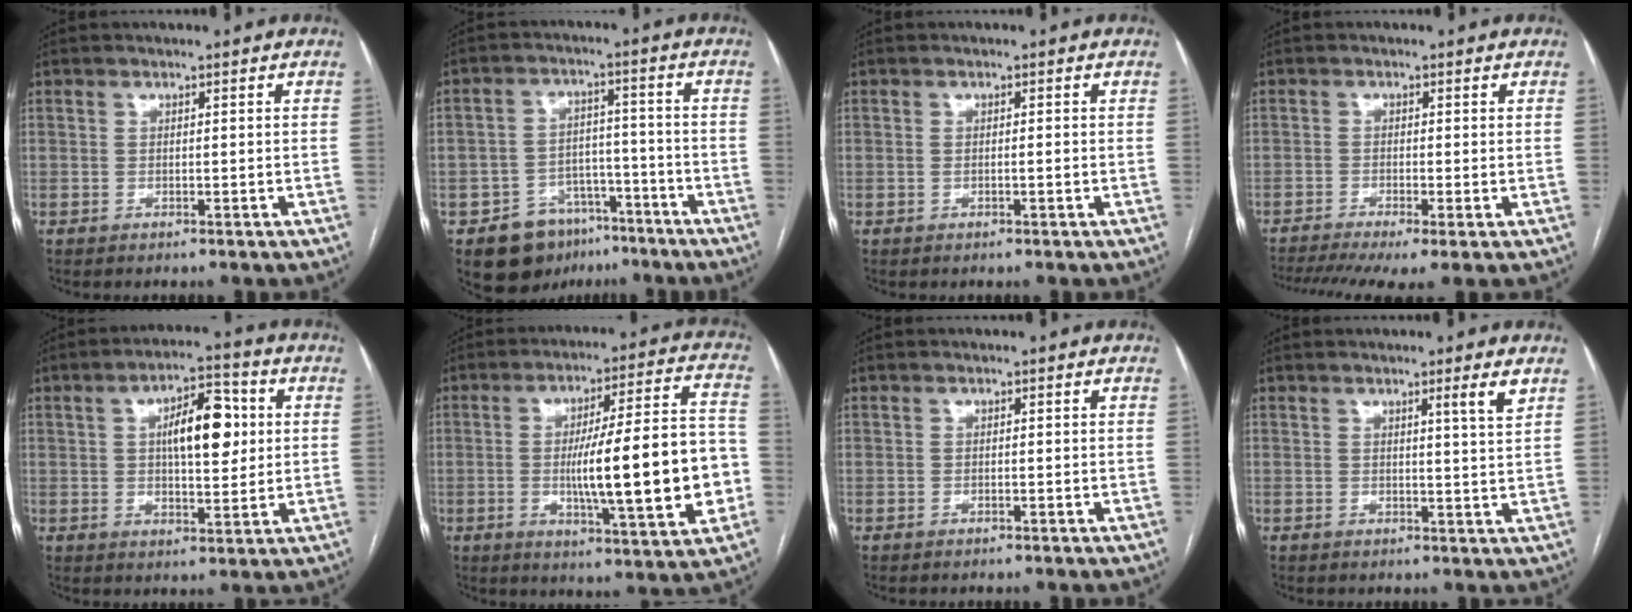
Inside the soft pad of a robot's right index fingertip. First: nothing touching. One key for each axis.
{"total": 9.7, "fx": -6.3, "fy": 6.9, "fz": 2.9, "tx": -0.037, "ty": 0.026, "tz": -0.089}
{"total": 1.1, "fx": -0.2, "fy": 0.1, "fz": 1.0, "tx": -0.019, "ty": 0.000, "tz": 0.000}
{"total": 8.9, "fx": -6.0, "fy": 1.5, "fz": 6.4, "tx": -0.110, "ty": -0.009, "tz": -0.098}
{"total": 9.9, "fx": 2.0, "fy": 3.7, "fz": 9.0, "tx": -0.142, "ty": 0.019, "tz": 0.031}
{"total": 19.9, "fx": -2.7, "fy": 2.4, "fz": 19.6, "tx": -0.277, "ty": 0.015, "tz": -0.034}
{"total": 0.0}
{"total": 3.0, "fx": 1.8, "fy": -0.7, "fz": 2.3, "tx": -0.032, "ty": -0.013, "tz": 0.027}